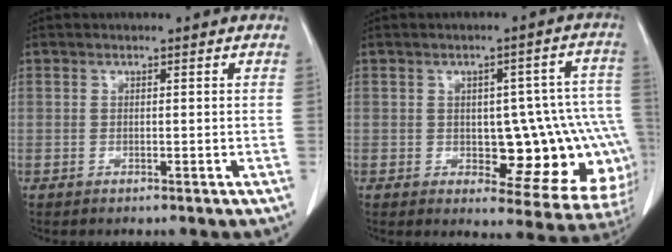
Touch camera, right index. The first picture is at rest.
{"total": 15.5, "force": [-2.4, 6.3, 14.0], "torque": [-0.105, 0.033, -0.012]}